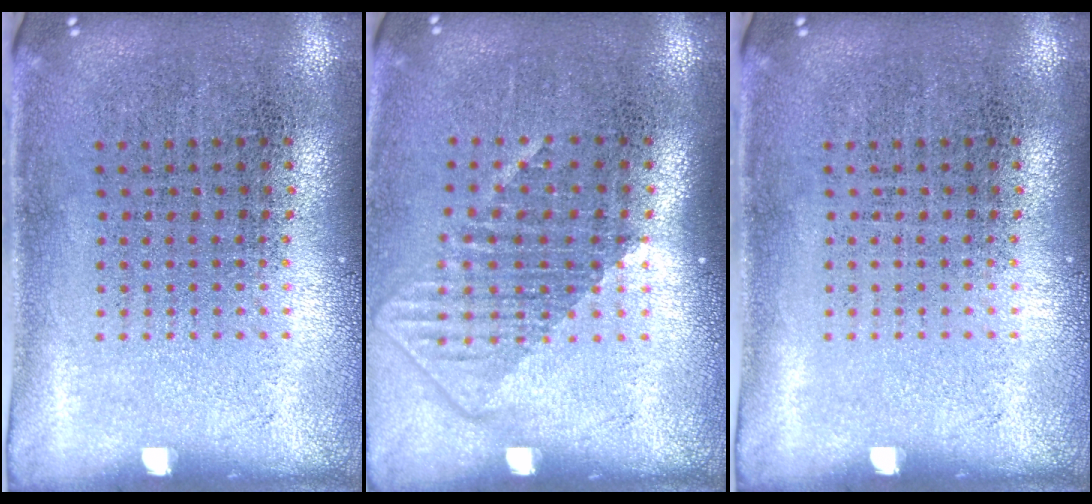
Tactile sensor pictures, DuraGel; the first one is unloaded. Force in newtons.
{"total": 1.4, "press": 1.1, "slide": 0.9}
{"total": 0.0}